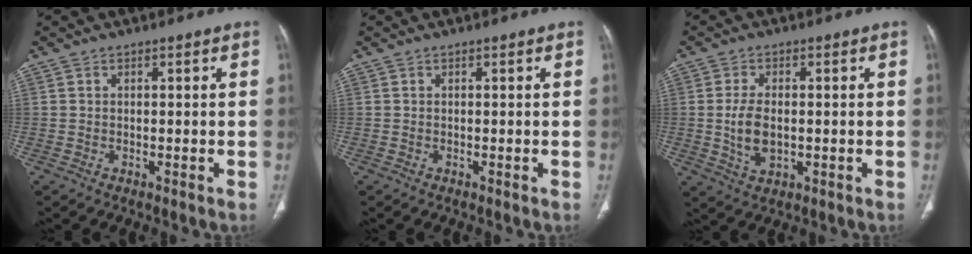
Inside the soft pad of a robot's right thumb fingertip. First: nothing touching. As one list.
[{"total": 0.0}, {"total": 6.7, "force": [-0.4, 3.7, 5.5], "torque": [-0.110, -0.004, -0.001]}]